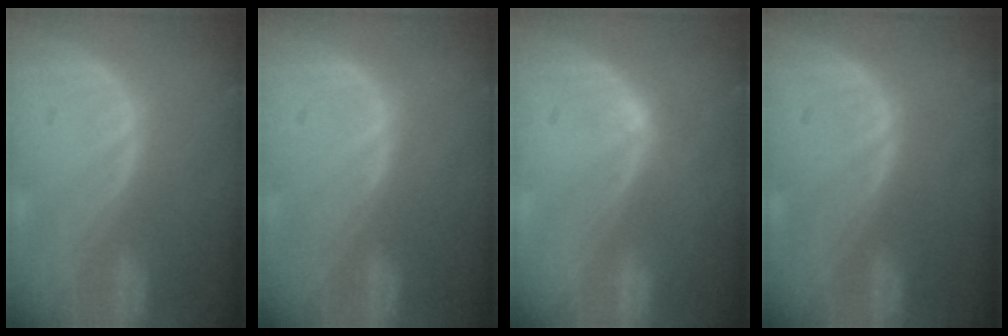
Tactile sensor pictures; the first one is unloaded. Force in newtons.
{"total": 0.0}
{"total": 1.0, "press": 1.0, "slide": 0.1}
{"total": 0.0}